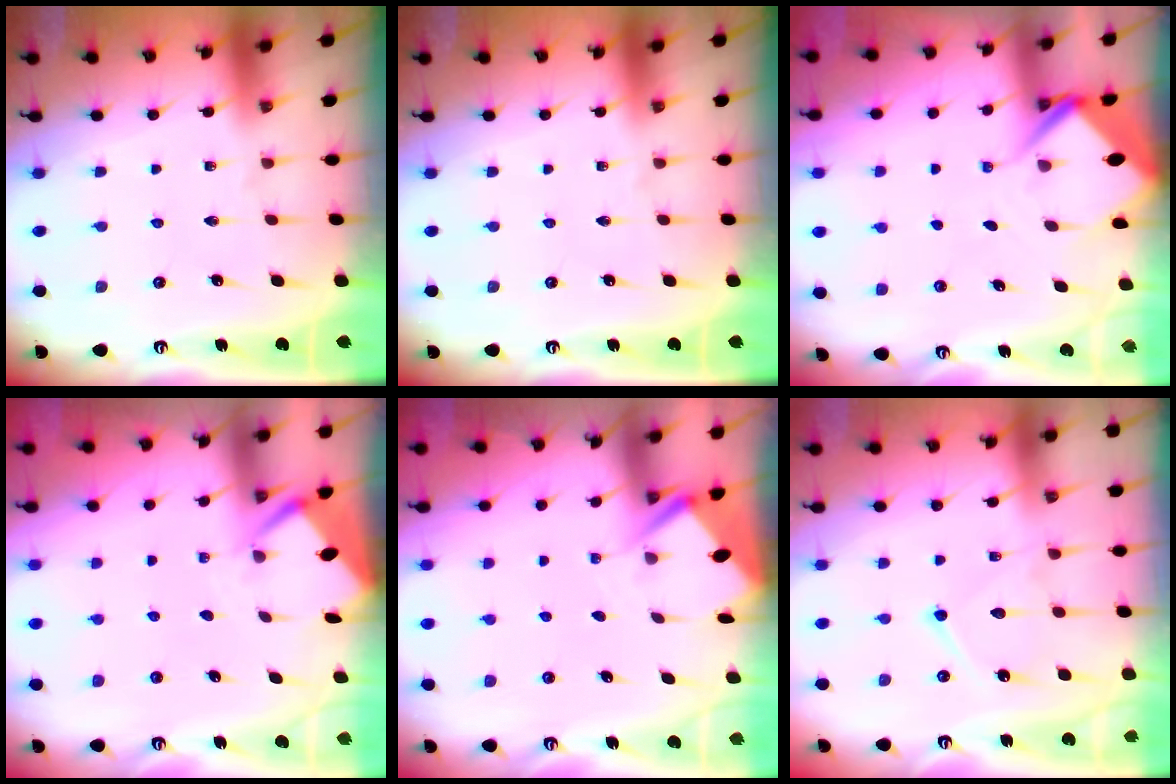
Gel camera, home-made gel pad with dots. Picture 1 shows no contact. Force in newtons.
{"total": 0.0}
{"total": 6.5, "press": 6.5, "slide": 0.6}
{"total": 2.8, "press": 2.7, "slide": 0.3}
{"total": 3.1, "press": 3.0, "slide": 0.4}
{"total": 10.4, "press": 10.4, "slide": 1.0}